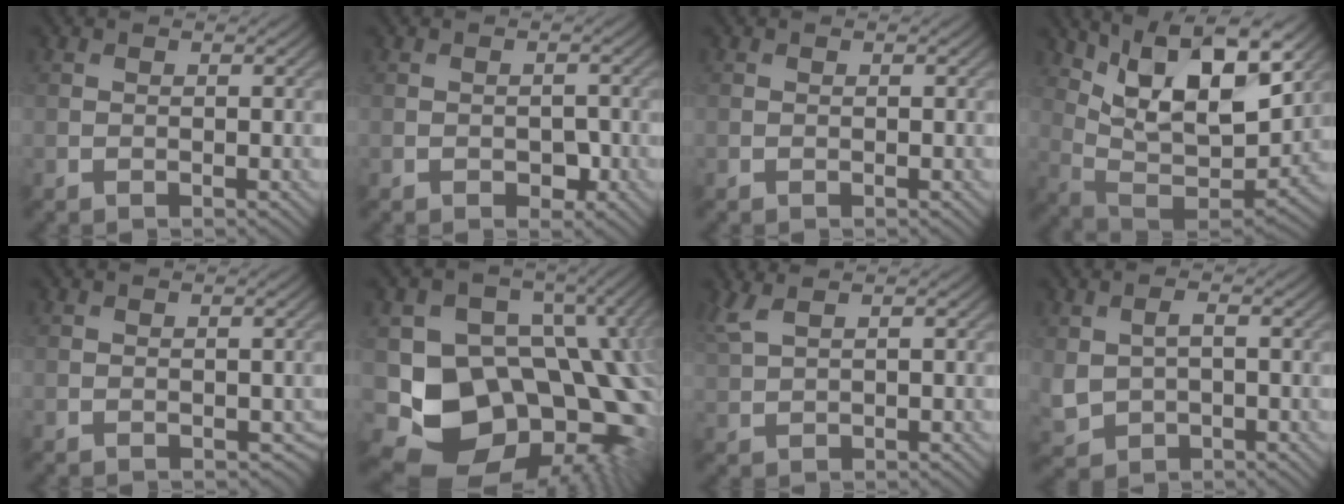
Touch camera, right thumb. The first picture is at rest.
{"total": 2.0, "force": [-0.8, 1.2, 1.4], "torque": [-0.020, -0.003, -0.012]}
{"total": 0.0}
{"total": 16.0, "force": [8.5, 6.8, 11.8], "torque": [-0.228, 0.007, 0.137]}
{"total": 0.9, "force": [-0.1, 0.7, 0.5], "torque": [-0.013, -0.007, 0.003]}
{"total": 17.7, "force": [-1.8, 13.5, 11.3], "torque": [-0.165, -0.051, 0.010]}
{"total": 3.2, "force": [2.0, 0.8, 2.3], "torque": [-0.068, 0.012, 0.049]}
{"total": 4.1, "force": [0.1, 2.8, 3.0], "torque": [-0.075, -0.007, 0.006]}